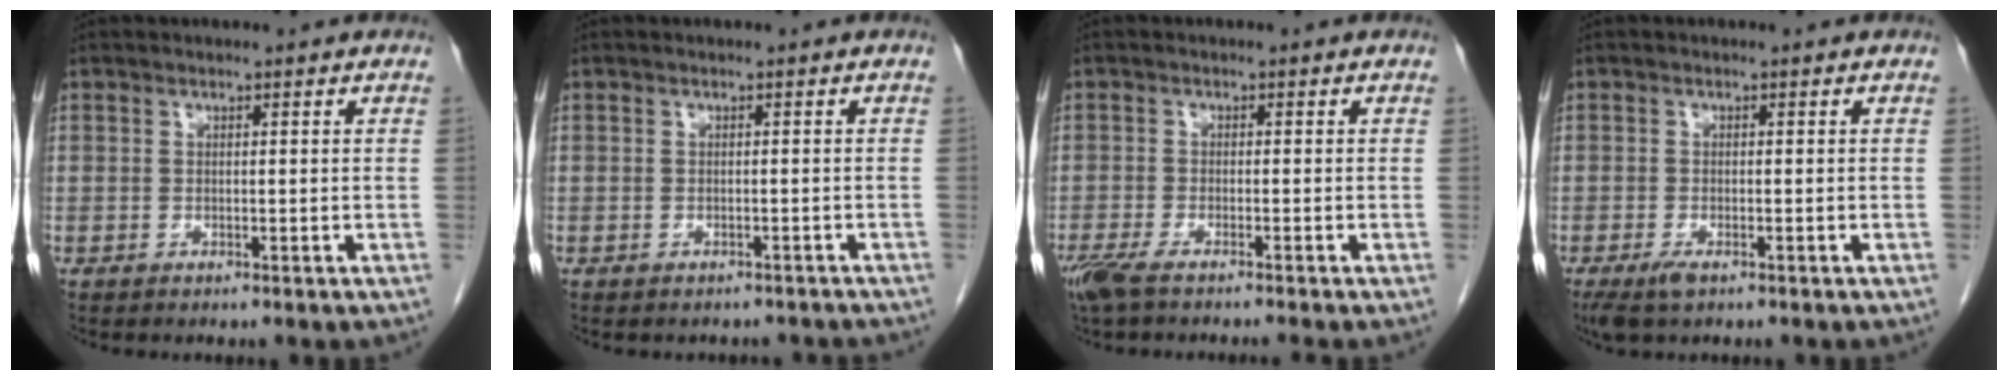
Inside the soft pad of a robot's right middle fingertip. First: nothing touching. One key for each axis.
{"total": 3.6, "fx": -3.2, "fy": 1.6, "fz": 0.7, "tx": -0.008, "ty": 0.003, "tz": -0.034}
{"total": 5.4, "fx": -4.3, "fy": 0.3, "fz": 3.2, "tx": -0.054, "ty": -0.012, "tz": -0.076}
{"total": 3.0, "fx": -1.8, "fy": 0.9, "fz": 2.2, "tx": -0.048, "ty": -0.007, "tz": -0.029}